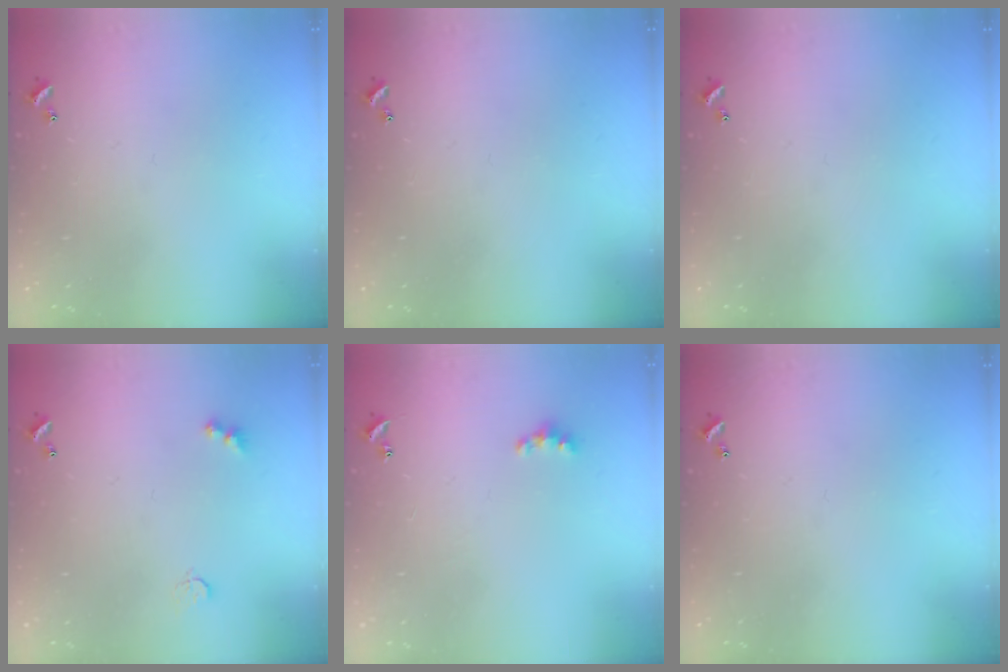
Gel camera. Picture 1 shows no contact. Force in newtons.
{"total": 0.0}
{"total": 0.0}
{"total": 2.9, "press": 2.8, "slide": 0.7}
{"total": 4.1, "press": 4.1, "slide": 0.4}
{"total": 0.0}